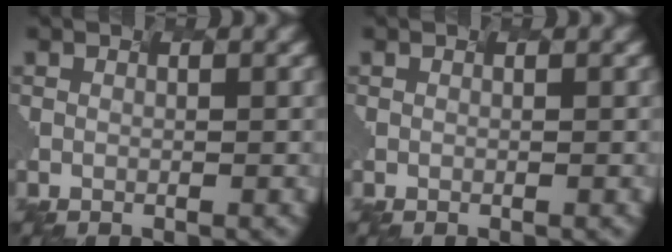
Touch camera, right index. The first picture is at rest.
{"total": 0.0}